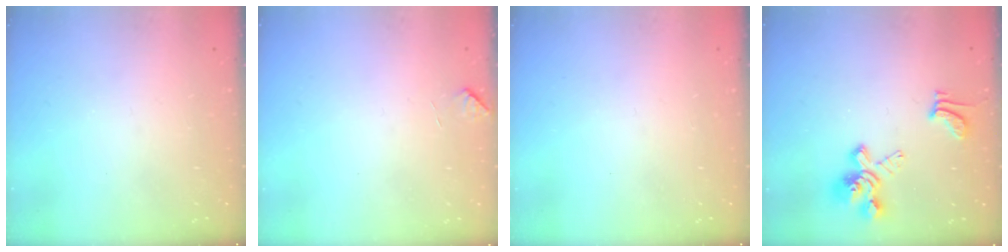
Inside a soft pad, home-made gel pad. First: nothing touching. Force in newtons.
{"total": 2.7, "press": 2.7, "slide": 0.6}
{"total": 0.0}
{"total": 5.1, "press": 4.8, "slide": 1.8}